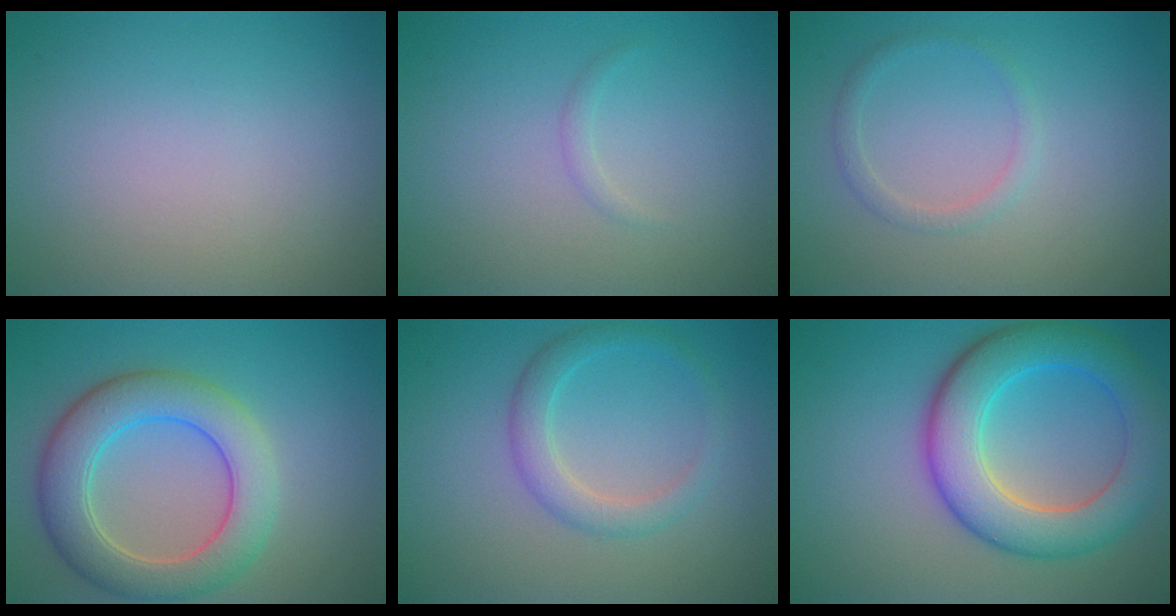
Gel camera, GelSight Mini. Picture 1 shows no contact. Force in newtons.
{"total": 0.7, "press": 0.7, "slide": 0.1}
{"total": 1.3, "press": 1.3, "slide": 0.1}
{"total": 6.7, "press": 6.7, "slide": 0.3}
{"total": 2.7, "press": 2.7, "slide": 0.1}
{"total": 8.0, "press": 8.0, "slide": 0.4}